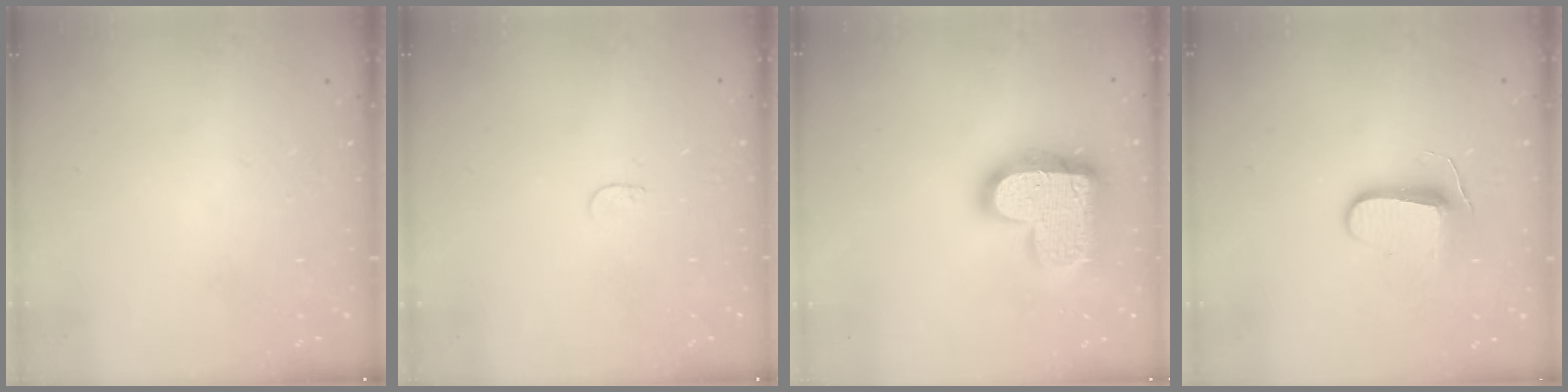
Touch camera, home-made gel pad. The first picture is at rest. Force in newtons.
{"total": 3.3, "press": 3.3, "slide": 0.3}
{"total": 22.2, "press": 22.1, "slide": 1.5}
{"total": 8.7, "press": 8.7, "slide": 0.7}